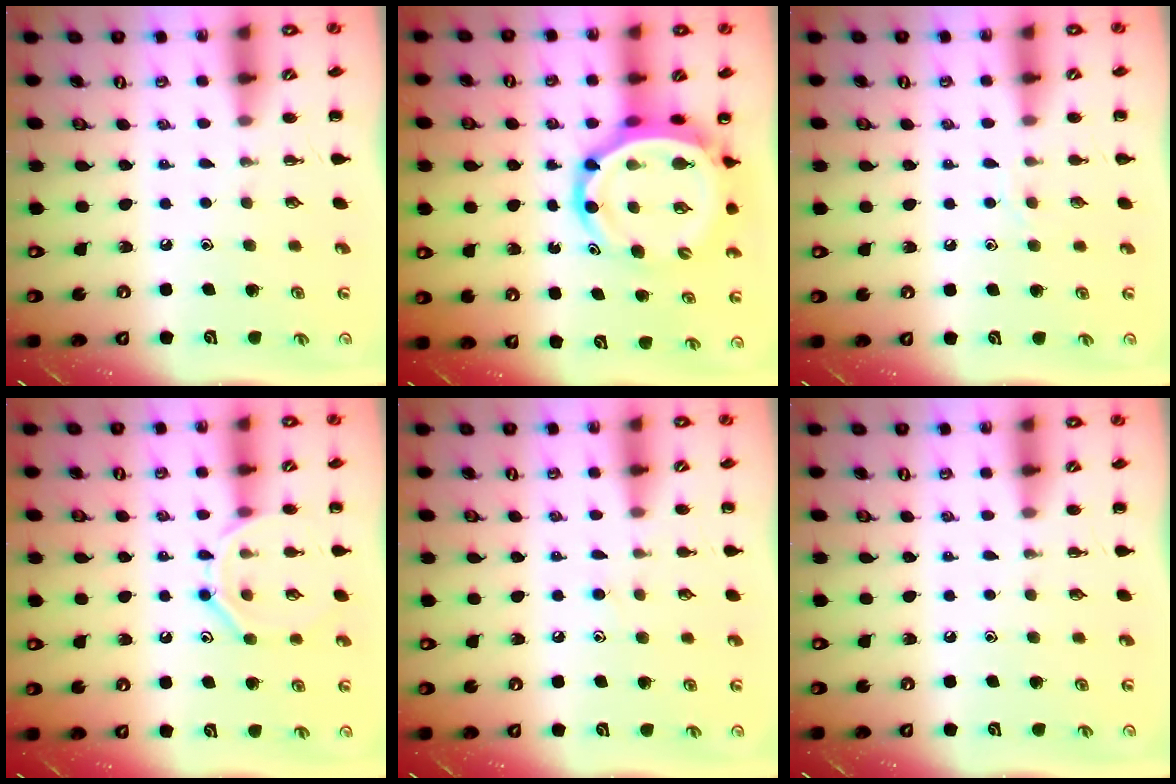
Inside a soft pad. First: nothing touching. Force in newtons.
{"total": 11.1, "press": 10.6, "slide": 3.4}
{"total": 6.2, "press": 6.0, "slide": 1.2}
{"total": 11.9, "press": 11.9, "slide": 0.6}
{"total": 6.8, "press": 6.5, "slide": 1.8}
{"total": 0.0}